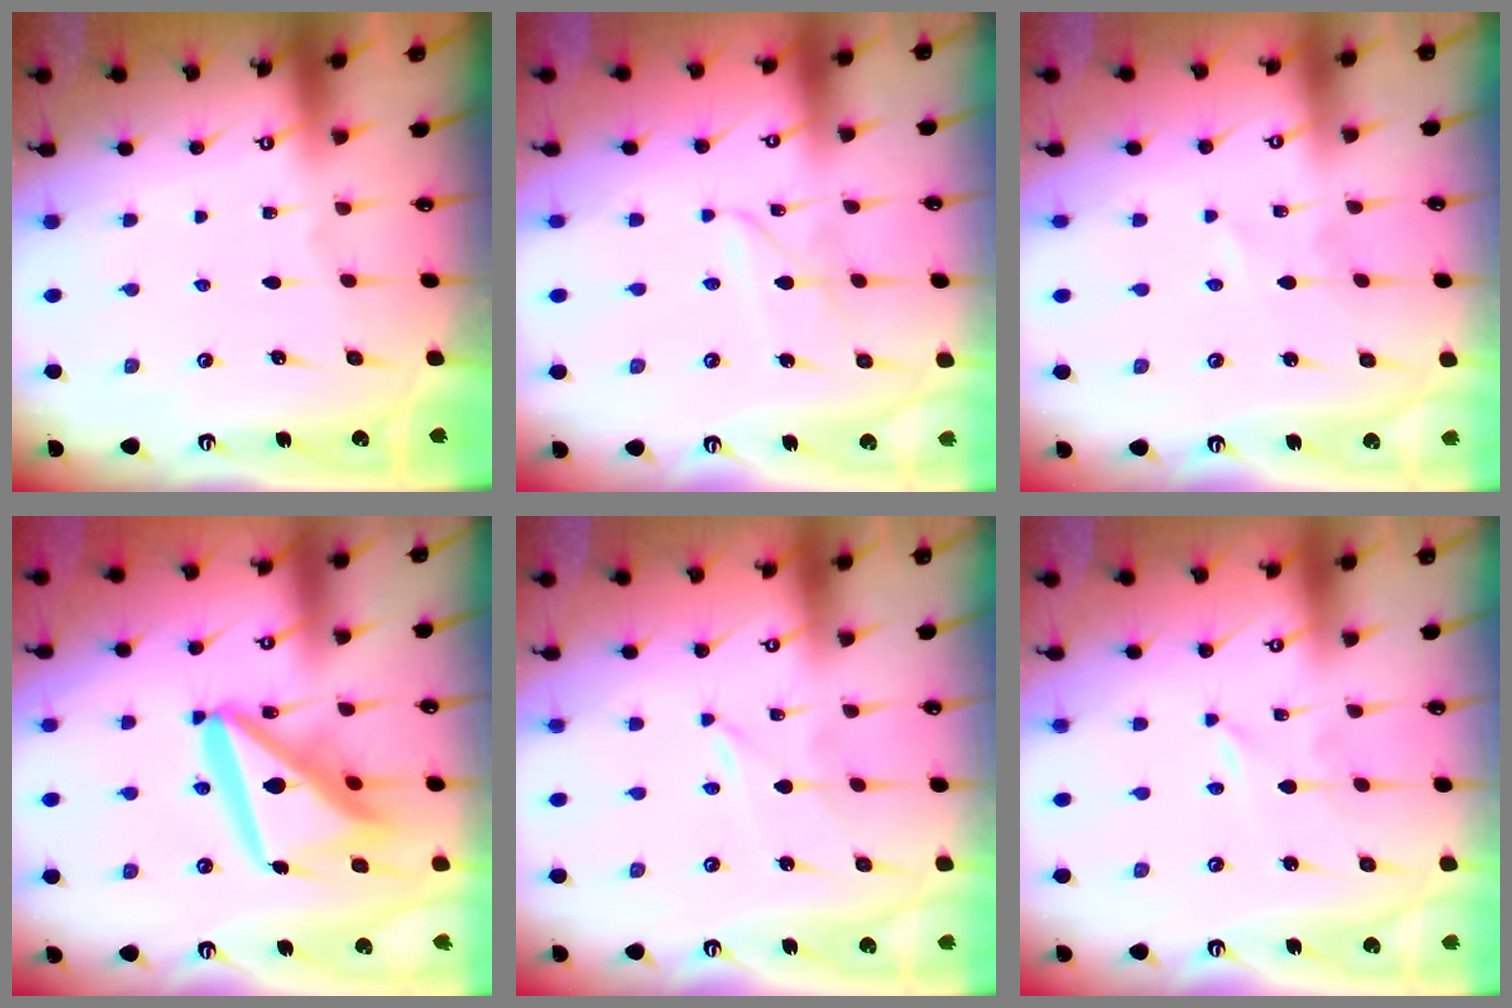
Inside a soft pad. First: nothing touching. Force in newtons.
{"total": 2.8, "press": 2.8, "slide": 0.3}
{"total": 0.9, "press": 0.9, "slide": 0.2}
{"total": 18.0, "press": 17.9, "slide": 2.1}
{"total": 0.0}
{"total": 0.0}